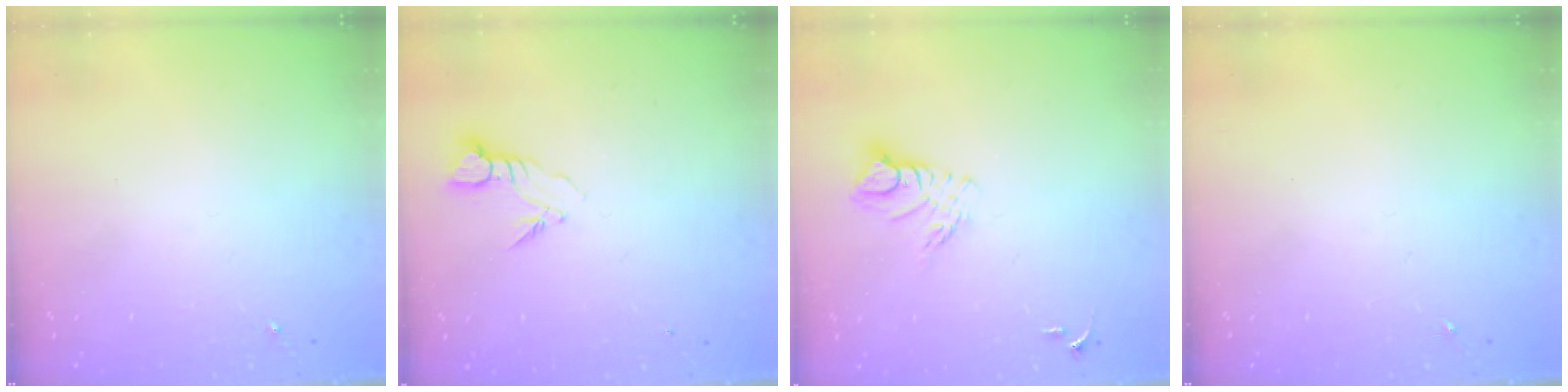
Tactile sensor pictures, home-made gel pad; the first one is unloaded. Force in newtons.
{"total": 3.8, "press": 3.8, "slide": 0.2}
{"total": 9.3, "press": 9.3, "slide": 0.9}
{"total": 0.0}